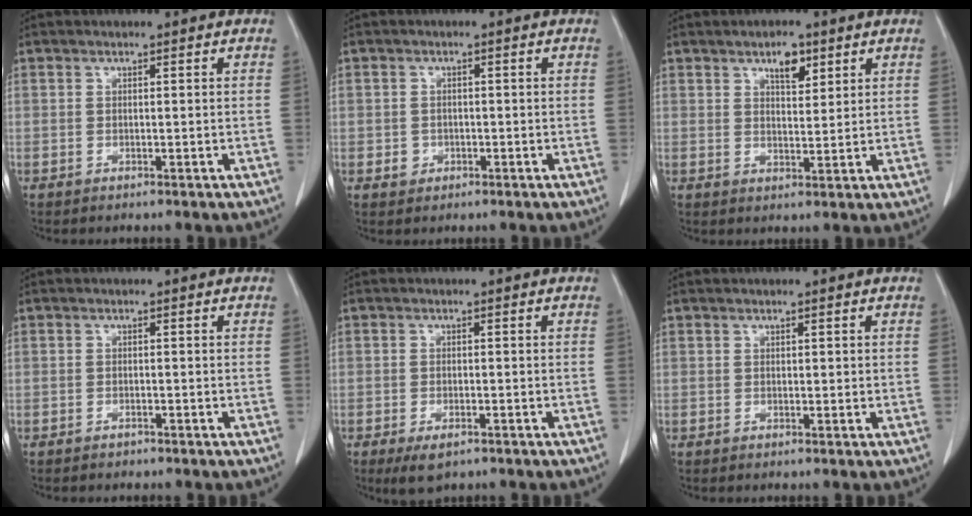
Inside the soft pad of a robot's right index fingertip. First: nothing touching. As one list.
[{"total": 2.0, "force": [-0.5, 1.9, 0.3], "torque": [0.002, 0.008, -0.003]}, {"total": 4.1, "force": [2.5, 1.6, 2.8], "torque": [-0.048, 0.000, 0.042]}, {"total": 0.9, "force": [-0.8, 0.4, 0.1], "torque": [-0.005, 0.001, -0.011]}, {"total": 3.9, "force": [-2.4, 1.6, 2.6], "torque": [-0.044, -0.005, -0.032]}, {"total": 0.5, "force": [0.2, 0.3, 0.4], "torque": [-0.003, 0.000, 0.003]}]